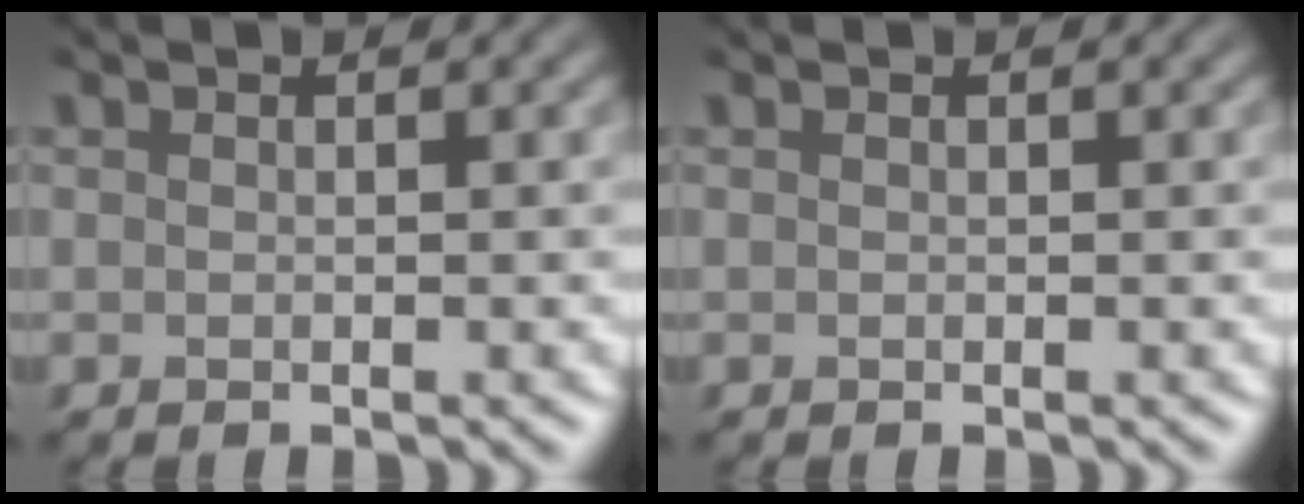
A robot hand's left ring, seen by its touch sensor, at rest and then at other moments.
{"total": 0.0}